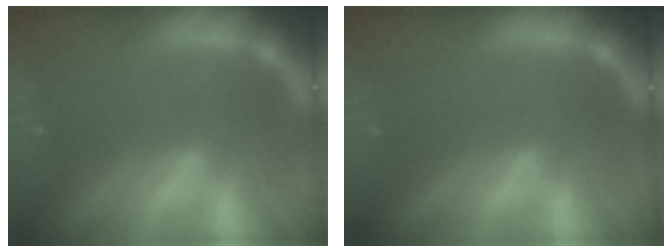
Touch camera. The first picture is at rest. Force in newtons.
{"total": 0.0}